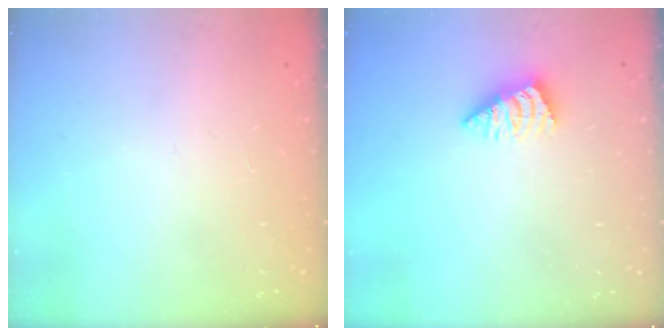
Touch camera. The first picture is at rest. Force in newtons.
{"total": 2.3, "press": 2.2, "slide": 0.4}